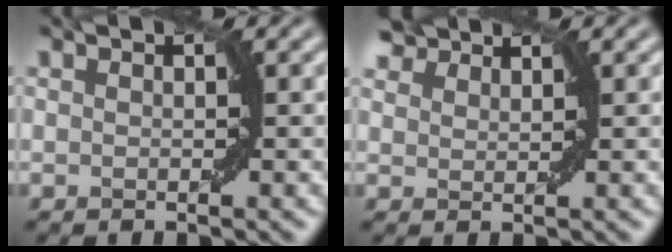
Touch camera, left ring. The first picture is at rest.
{"total": 2.8, "force": [2.6, 0.8, 0.6], "torque": [-0.019, 0.007, 0.052]}